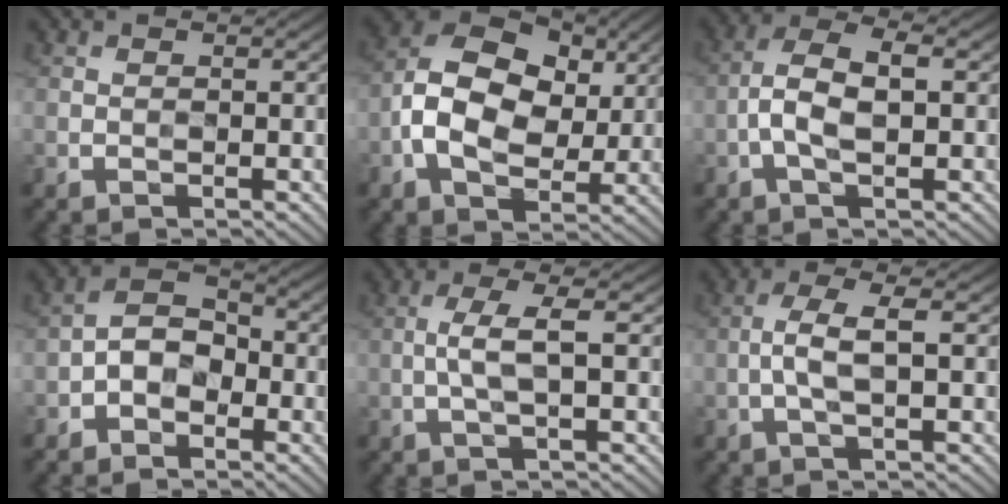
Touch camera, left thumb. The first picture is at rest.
{"total": 11.2, "force": [0.7, 8.0, 7.7], "torque": [-0.154, 0.016, 0.006]}
{"total": 6.0, "force": [-1.2, 2.6, 5.3], "torque": [-0.108, 0.014, -0.026]}
{"total": 5.4, "force": [-2.8, 3.5, 3.0], "torque": [-0.037, 0.011, -0.063]}
{"total": 3.4, "force": [-0.5, 0.4, 3.4], "torque": [-0.072, 0.012, -0.013]}
{"total": 3.8, "force": [-0.8, 0.8, 3.6], "torque": [-0.082, 0.011, -0.017]}